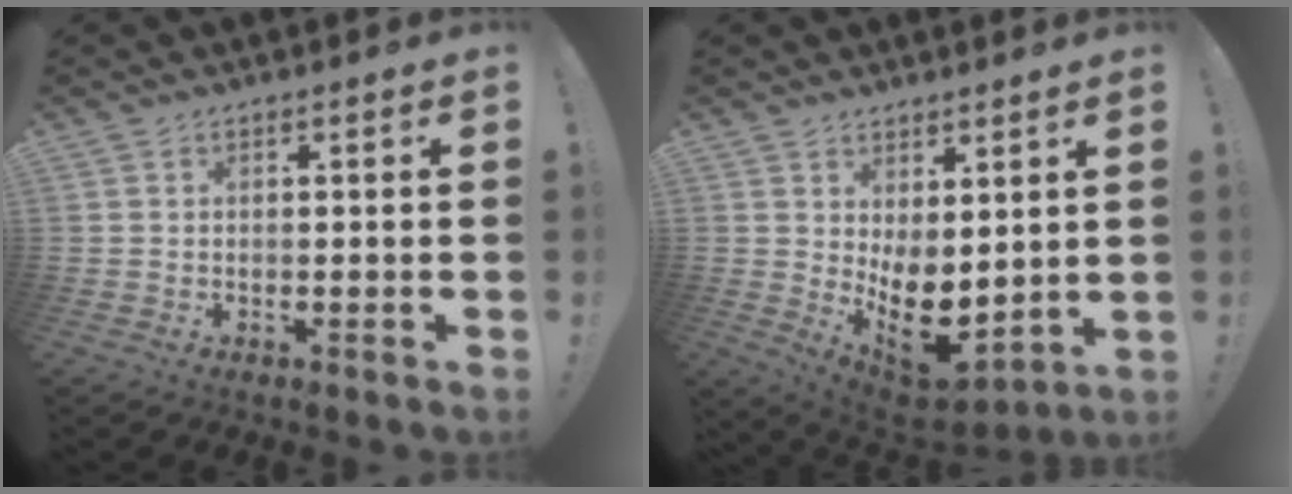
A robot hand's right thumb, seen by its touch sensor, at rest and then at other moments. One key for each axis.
{"total": 11.5, "fx": -0.8, "fy": 6.8, "fz": 9.2, "tx": -0.113, "ty": -0.020, "tz": 0.006}